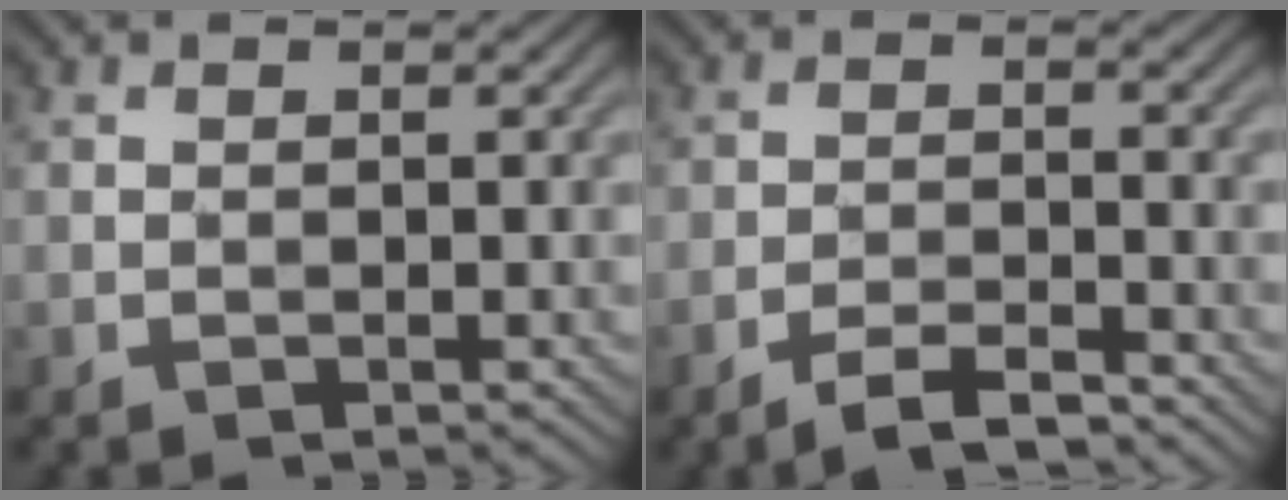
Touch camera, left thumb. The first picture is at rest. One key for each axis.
{"total": 3.9, "fx": -3.2, "fy": 0.7, "fz": 2.1, "tx": -0.043, "ty": 0.009, "tz": -0.062}